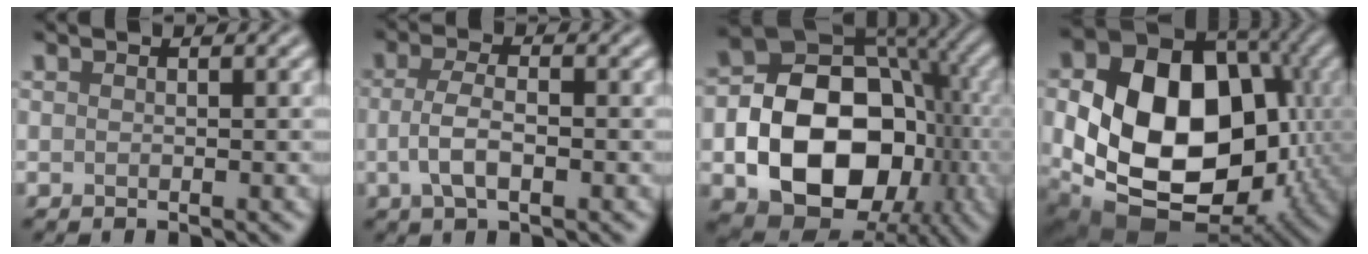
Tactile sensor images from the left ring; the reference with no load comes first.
{"total": 3.3, "force": [-0.7, 1.3, 3.0], "torque": [-0.065, 0.000, -0.016]}
{"total": 14.7, "force": [-3.4, 10.5, 9.7], "torque": [-0.146, -0.015, -0.064]}
{"total": 18.1, "force": [-1.2, 13.1, 12.5], "torque": [-0.188, -0.010, -0.019]}